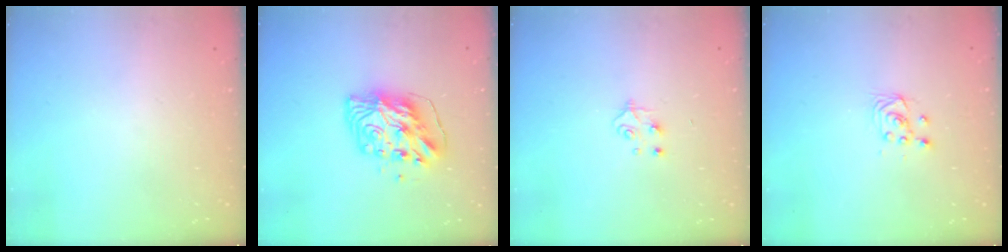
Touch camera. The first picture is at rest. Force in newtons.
{"total": 10.0, "press": 9.9, "slide": 1.3}
{"total": 5.5, "press": 5.5, "slide": 0.6}
{"total": 2.9, "press": 2.6, "slide": 1.3}